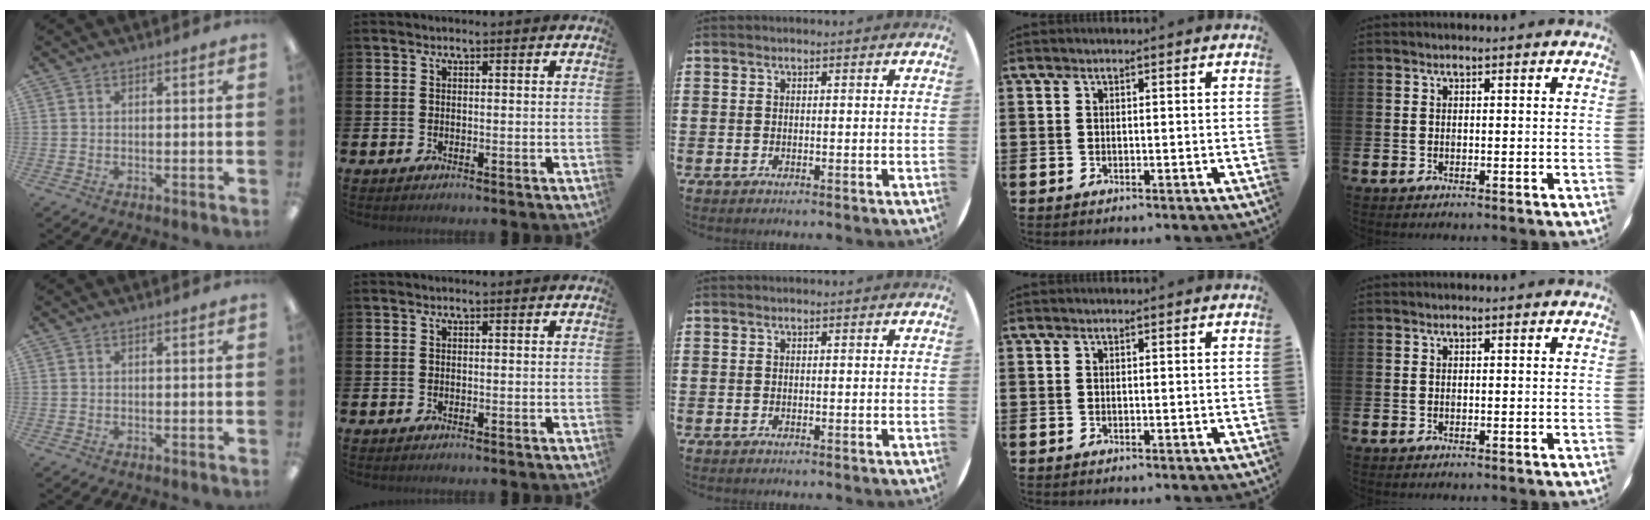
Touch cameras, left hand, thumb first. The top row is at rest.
{}